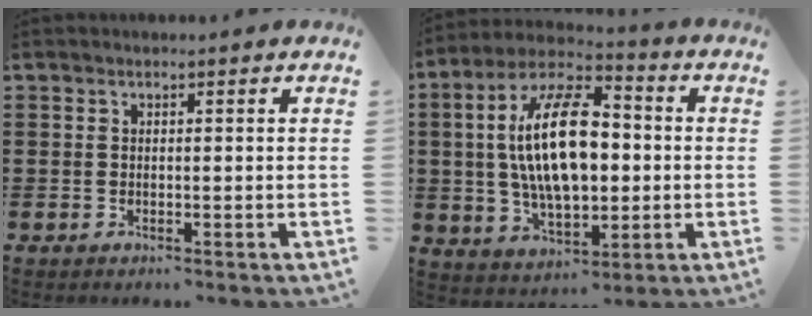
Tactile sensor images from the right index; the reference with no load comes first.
{"total": 15.6, "force": [0.9, 7.6, 13.6], "torque": [-0.263, 0.005, 0.012]}